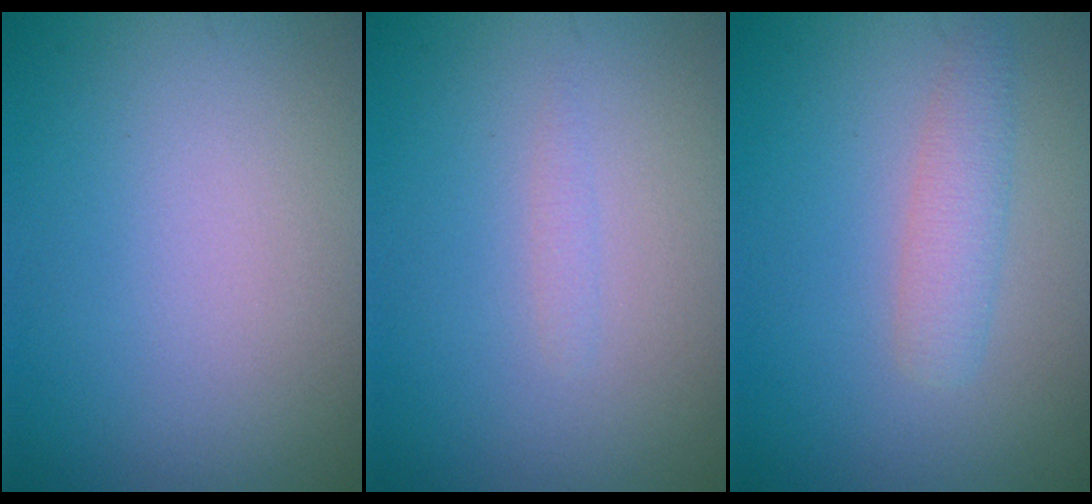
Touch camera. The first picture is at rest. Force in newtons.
{"total": 0.6, "press": 0.6, "slide": 0.1}
{"total": 2.2, "press": 2.2, "slide": 0.1}